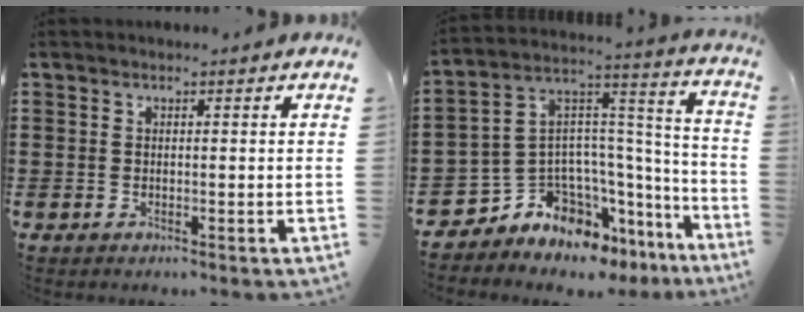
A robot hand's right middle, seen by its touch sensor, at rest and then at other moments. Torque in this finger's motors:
{"motor_torque": [0.68, -0.68, 0.22, 0.05]}